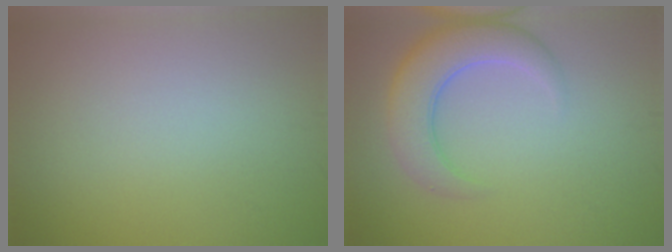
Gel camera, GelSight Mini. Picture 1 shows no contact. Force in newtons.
{"total": 5.7, "press": 5.7, "slide": 0.4}